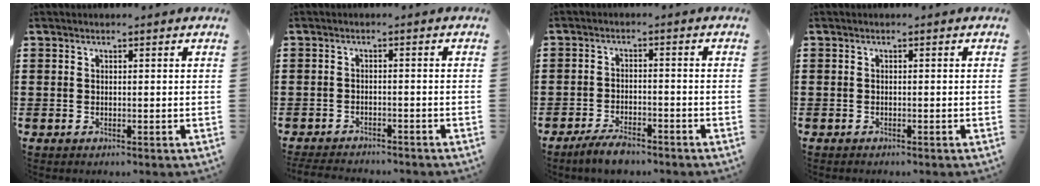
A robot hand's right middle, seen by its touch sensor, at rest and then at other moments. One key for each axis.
{"total": 2.7, "fx": -2.6, "fy": 0.4, "fz": 0.1, "tx": -0.006, "ty": -0.001, "tz": -0.057}
{"total": 3.9, "fx": -3.4, "fy": 0.9, "fz": 1.7, "tx": -0.035, "ty": 0.005, "tz": -0.067}
{"total": 0.6, "fx": -0.5, "fy": 0.2, "fz": 0.1, "tx": -0.002, "ty": 0.001, "tz": -0.012}